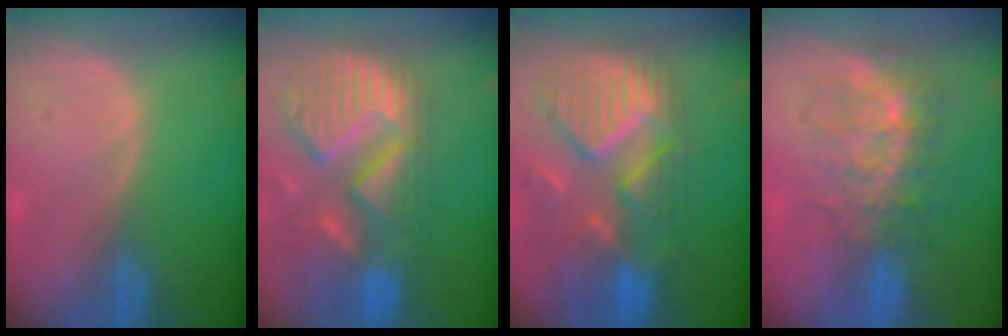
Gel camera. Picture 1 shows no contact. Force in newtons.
{"total": 13.9, "press": 11.5, "slide": 7.7}
{"total": 11.9, "press": 10.6, "slide": 5.4}
{"total": 8.7, "press": 7.5, "slide": 4.3}